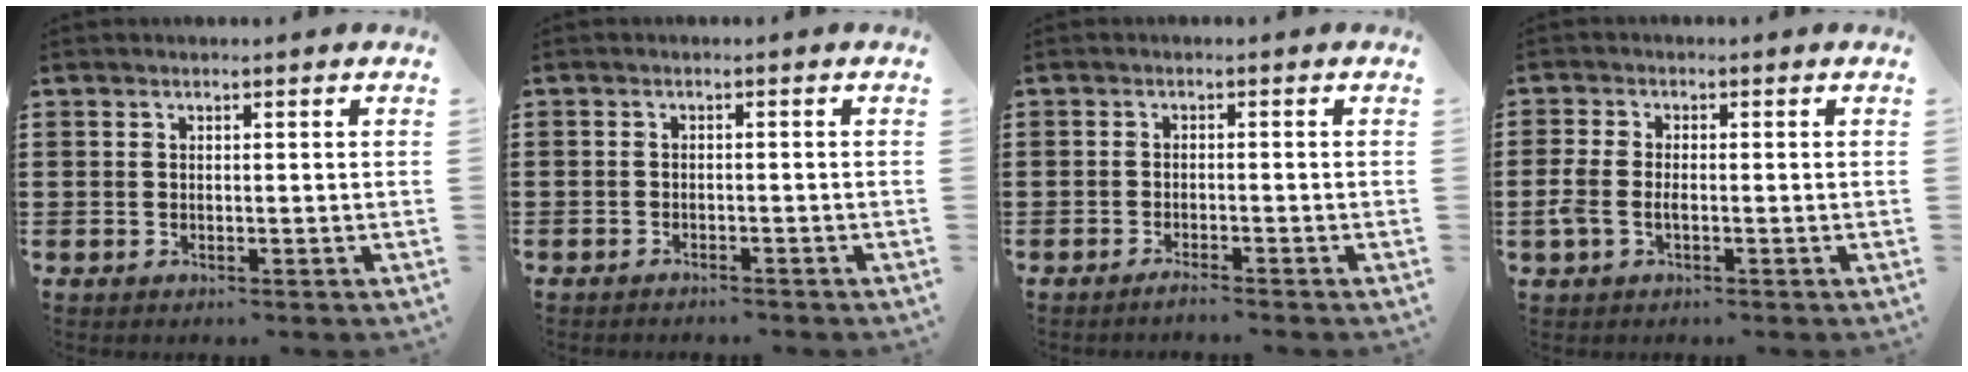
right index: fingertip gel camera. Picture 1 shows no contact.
{"total": 1.1, "force": [-1.1, 0.2, -0.1], "torque": [-0.002, 0.005, -0.024]}
{"total": 1.6, "force": [-1.5, -0.3, 0.5], "torque": [-0.007, -0.003, -0.028]}
{"total": 2.6, "force": [-0.9, 1.2, 2.1], "torque": [-0.060, -0.007, -0.022]}